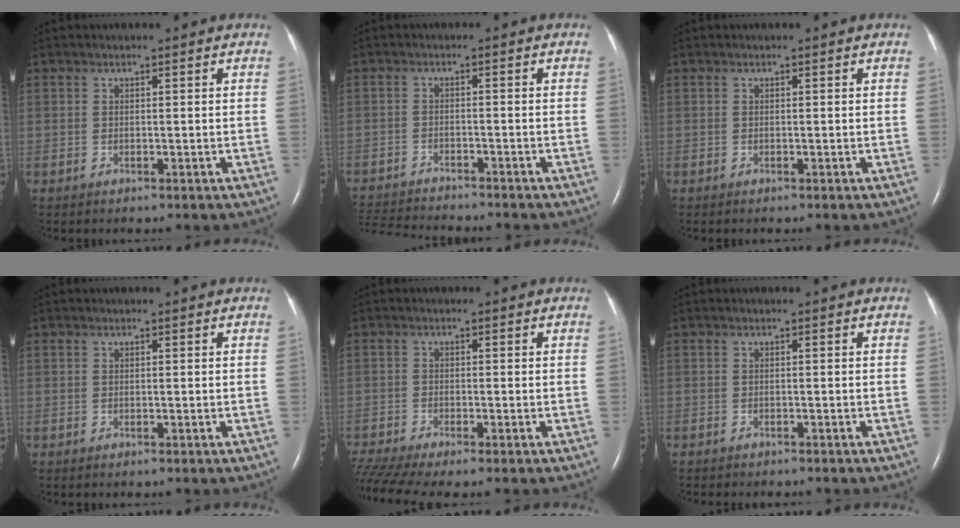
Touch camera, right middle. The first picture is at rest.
{"total": 10.7, "force": [-10.1, 1.4, 3.3], "torque": [-0.070, -0.009, -0.158]}
{"total": 0.0}
{"total": 0.0}
{"total": 6.5, "force": [-5.6, -0.2, 3.4], "torque": [-0.072, -0.010, -0.101]}
{"total": 4.3, "force": [-3.8, 1.0, 1.8], "torque": [-0.023, -0.007, -0.044]}